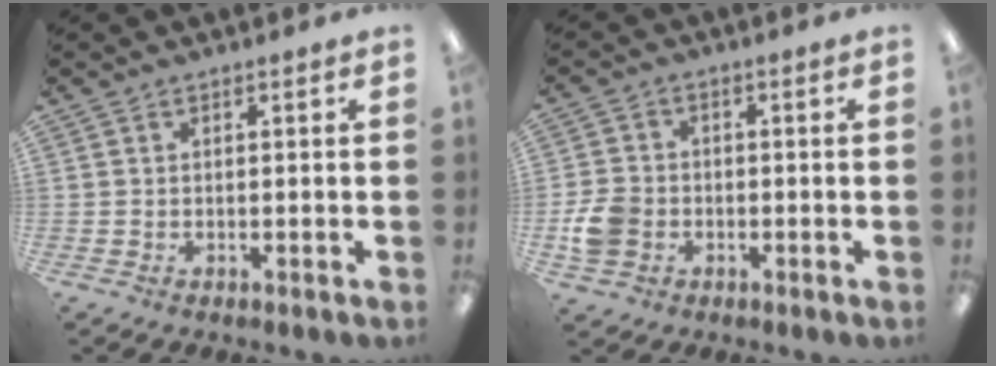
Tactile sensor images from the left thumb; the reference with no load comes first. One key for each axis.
{"total": 7.0, "fx": -1.9, "fy": 5.7, "fz": 3.5, "tx": -0.069, "ty": 0.012, "tz": -0.034}